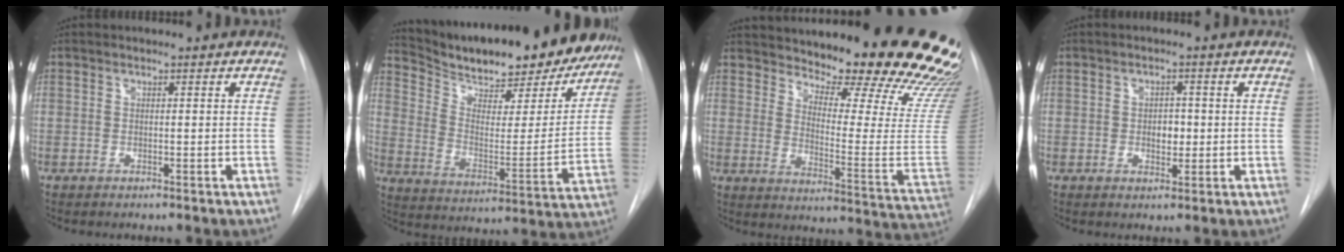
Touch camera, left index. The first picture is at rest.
{"total": 25.4, "force": [22.4, 6.2, 10.1], "torque": [-0.167, -0.025, 0.313]}
{"total": 27.4, "force": [23.2, 4.2, 14.0], "torque": [-0.188, -0.105, 0.282]}
{"total": 2.7, "force": [-0.1, 1.7, 2.0], "torque": [-0.027, 0.002, 0.001]}